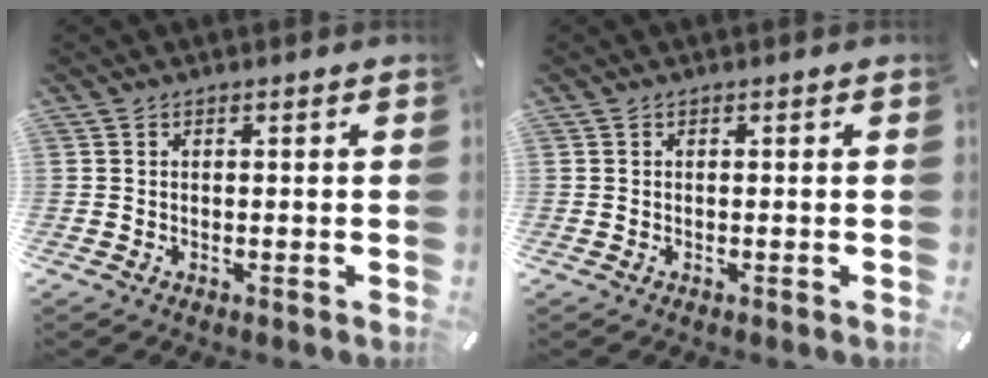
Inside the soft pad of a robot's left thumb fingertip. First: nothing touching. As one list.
[{"total": 0.0}]